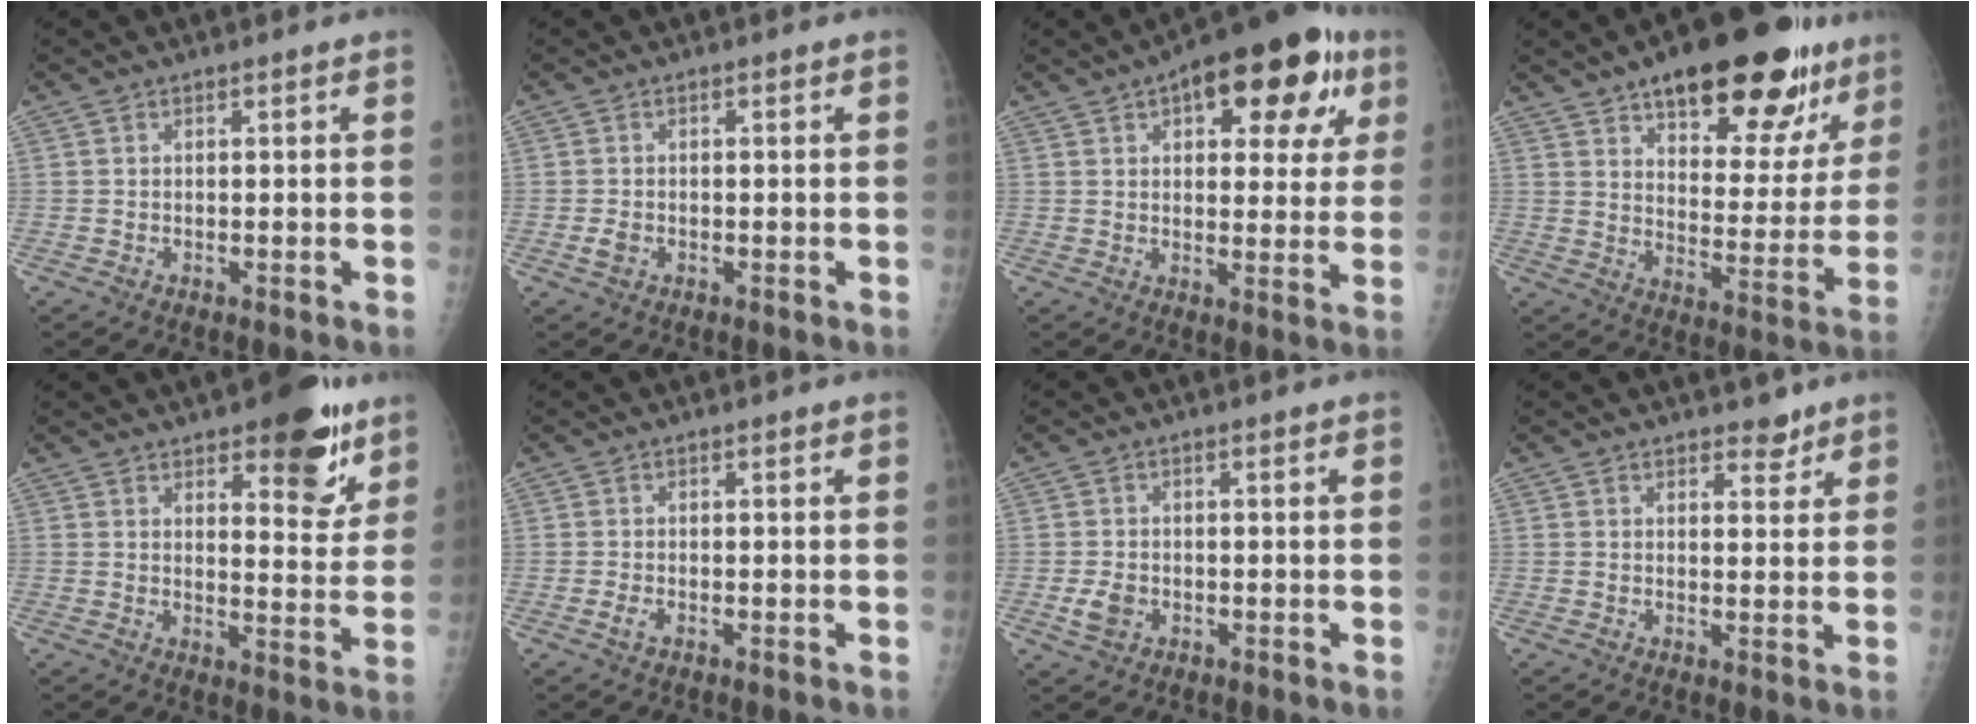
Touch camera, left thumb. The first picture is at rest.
{"total": 1.5, "force": [-0.7, 1.1, 0.8], "torque": [-0.016, 0.000, -0.011]}
{"total": 18.2, "force": [8.1, 8.7, 13.8], "torque": [-0.138, 0.002, 0.102]}
{"total": 23.8, "force": [15.0, 10.1, 15.5], "torque": [-0.164, -0.050, 0.214]}
{"total": 12.2, "force": [7.4, 5.0, 8.4], "torque": [-0.066, -0.041, 0.099]}
{"total": 1.1, "force": [-0.6, 0.6, 0.7], "torque": [-0.019, -0.003, -0.014]}
{"total": 3.1, "force": [-1.0, 2.4, 1.7], "torque": [-0.030, 0.000, -0.014]}
{"total": 2.8, "force": [2.3, 1.5, 0.8], "torque": [0.009, -0.016, 0.032]}